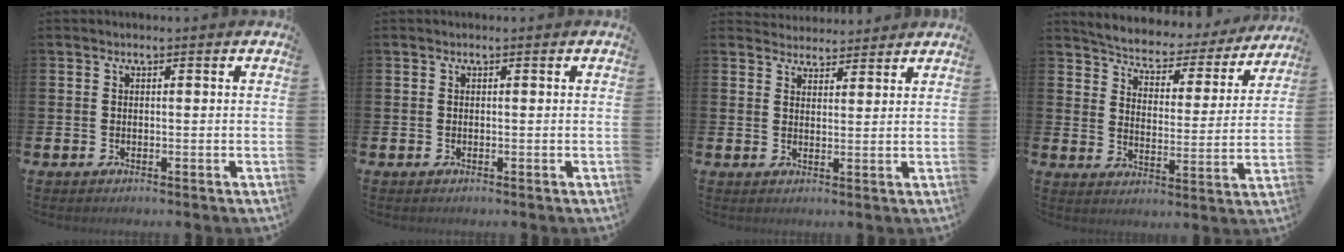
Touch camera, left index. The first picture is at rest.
{"total": 0.0}
{"total": 3.4, "force": [3.2, 1.0, -0.4], "torque": [0.001, -0.016, 0.060]}
{"total": 5.2, "force": [5.0, 1.3, 0.6], "torque": [-0.043, -0.042, 0.081]}